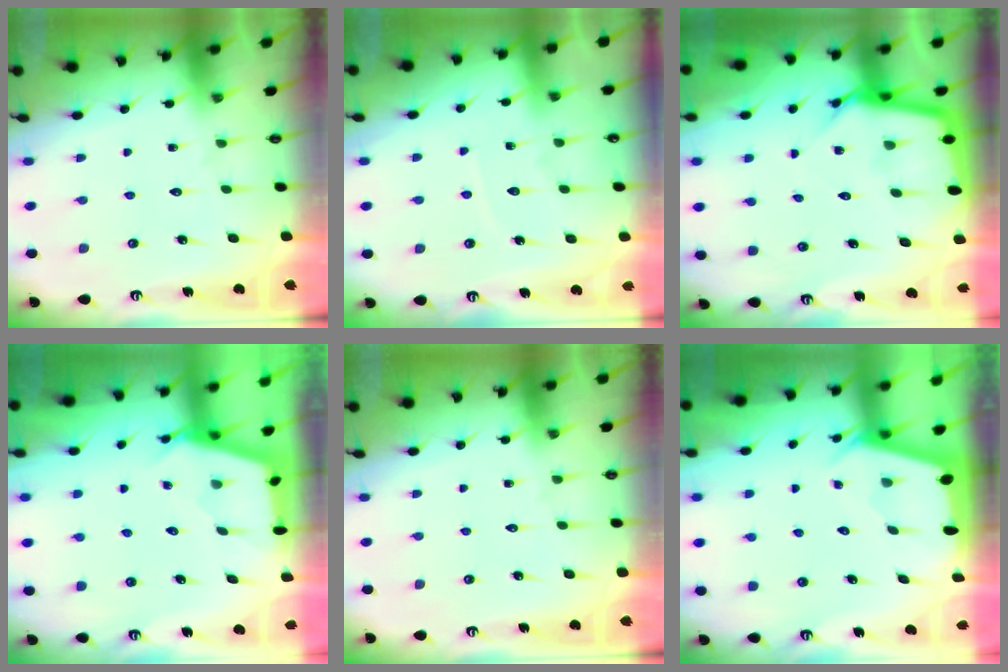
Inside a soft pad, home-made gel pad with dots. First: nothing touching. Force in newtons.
{"total": 5.3, "press": 5.3, "slide": 0.5}
{"total": 6.8, "press": 6.7, "slide": 0.6}
{"total": 3.0, "press": 3.0, "slide": 0.4}
{"total": 0.0}
{"total": 2.4, "press": 2.3, "slide": 0.3}